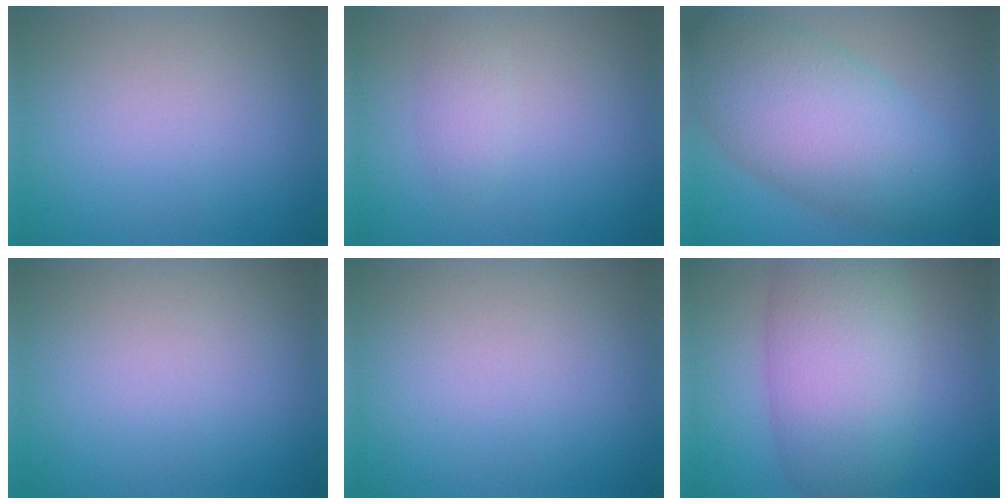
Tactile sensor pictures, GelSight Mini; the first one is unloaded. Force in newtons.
{"total": 1.7, "press": 1.7, "slide": 0.0}
{"total": 9.4, "press": 9.4, "slide": 0.2}
{"total": 0.0}
{"total": 0.0}
{"total": 9.1, "press": 9.1, "slide": 0.3}